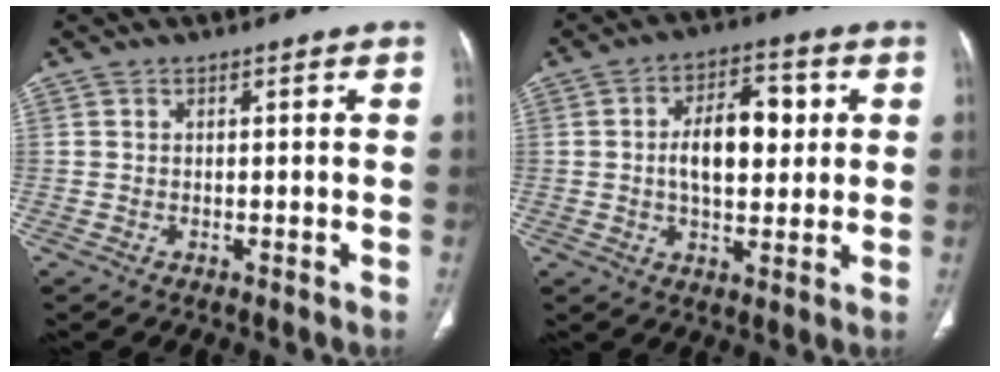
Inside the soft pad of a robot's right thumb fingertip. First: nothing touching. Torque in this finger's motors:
{"motor_torque": [1.03, 1.90, 1.38, 0.00, 0.07]}